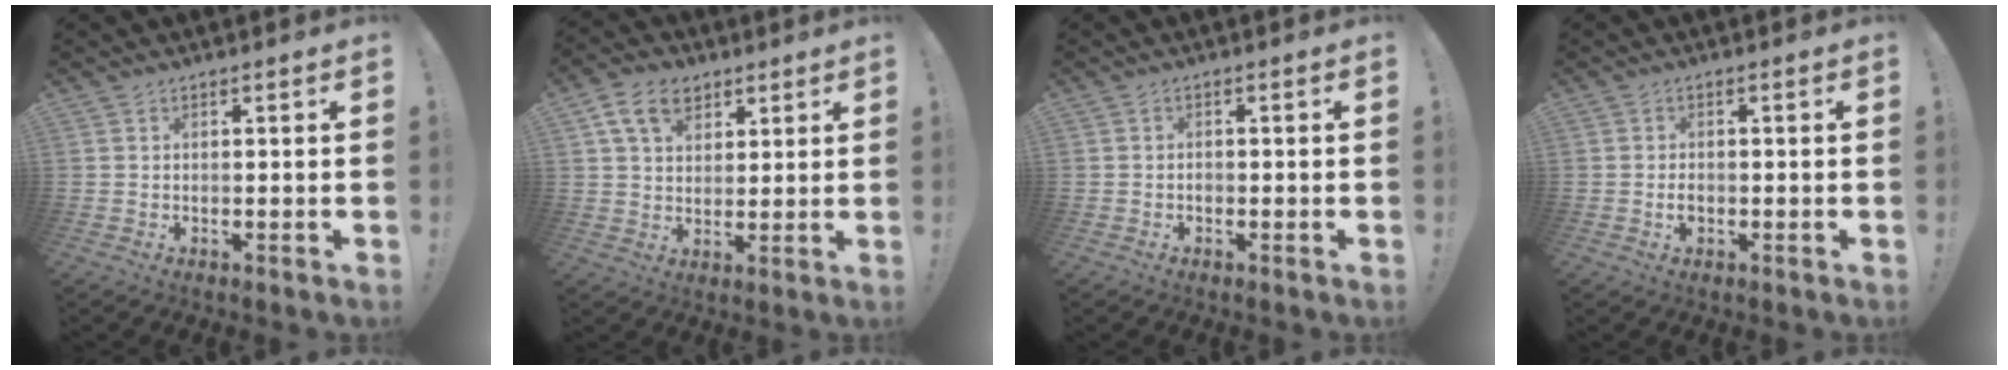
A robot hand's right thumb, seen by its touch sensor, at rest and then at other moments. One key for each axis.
{"total": 10.7, "fx": 5.7, "fy": 7.4, "fz": 5.4, "tx": -0.084, "ty": -0.013, "tz": 0.108}
{"total": 1.2, "fx": -0.8, "fy": 0.7, "fz": 0.4, "tx": -0.005, "ty": 0.003, "tz": -0.015}
{"total": 2.0, "fx": -0.8, "fy": 1.3, "fz": 1.2, "tx": -0.013, "ty": 0.000, "tz": -0.014}